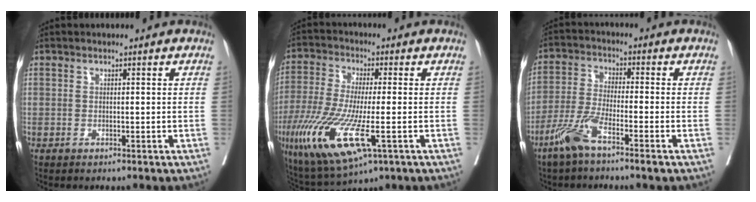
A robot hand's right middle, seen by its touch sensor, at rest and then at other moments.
{"total": 14.8, "force": [-5.2, 3.2, 13.5], "torque": [-0.283, -0.040, -0.086]}
{"total": 7.6, "force": [-5.0, 0.5, 5.8], "torque": [-0.128, -0.011, -0.105]}